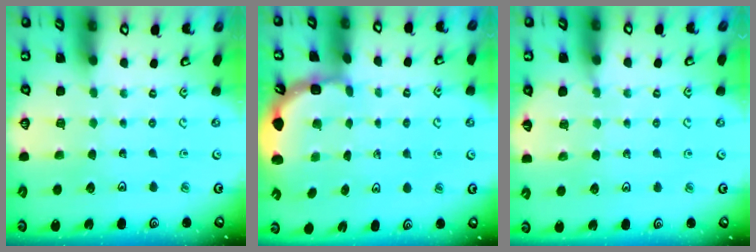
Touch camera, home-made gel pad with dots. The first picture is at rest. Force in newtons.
{"total": 2.1, "press": 1.9, "slide": 0.9}
{"total": 5.1, "press": 4.4, "slide": 2.5}